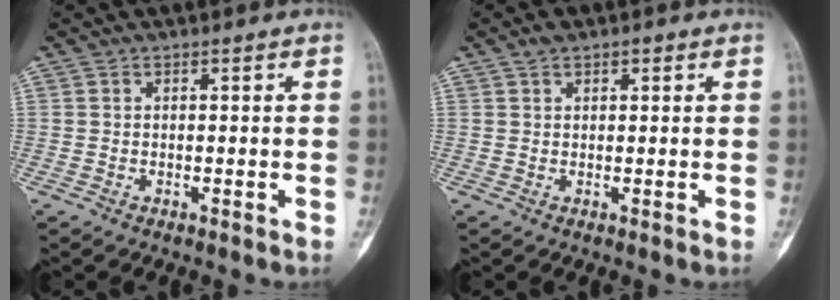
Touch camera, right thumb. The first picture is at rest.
{"total": 2.6, "force": [1.4, 1.5, 1.5], "torque": [-0.021, 0.003, 0.022]}